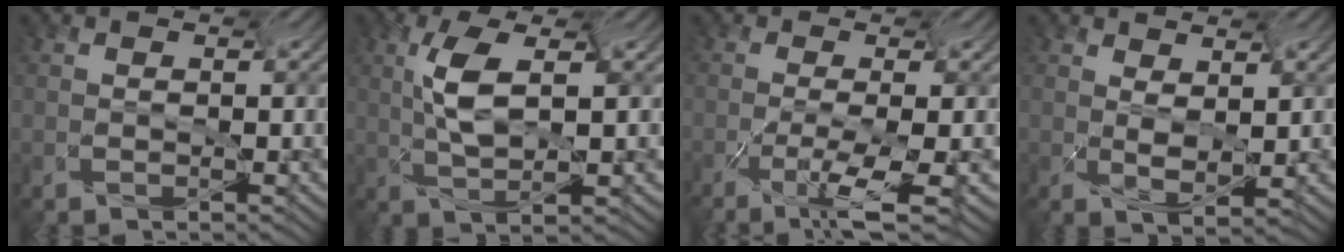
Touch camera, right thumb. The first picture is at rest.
{"total": 6.5, "force": [-1.3, 2.6, 5.8], "torque": [-0.125, 0.011, -0.008]}
{"total": 5.5, "force": [-3.7, 0.9, 4.0], "torque": [-0.081, 0.000, -0.059]}
{"total": 3.3, "force": [0.2, 1.5, 2.9], "torque": [-0.076, 0.006, 0.009]}